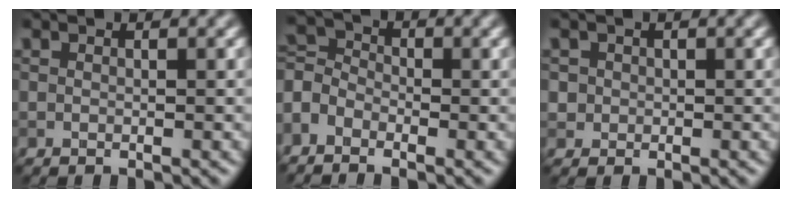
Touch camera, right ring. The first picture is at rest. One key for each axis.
{"total": 3.6, "fx": -2.1, "fy": 2.3, "fz": 1.8, "tx": -0.044, "ty": 0.005, "tz": -0.058}
{"total": 1.1, "fx": 0.0, "fy": 1.1, "fz": 0.1, "tx": 0.012, "ty": -0.004, "tz": 0.002}